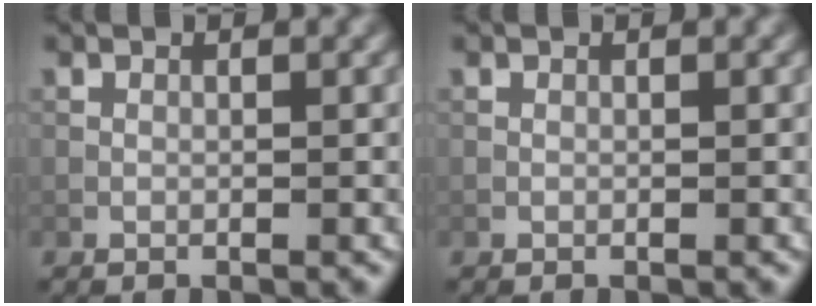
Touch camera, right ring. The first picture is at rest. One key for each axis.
{"total": 0.0}